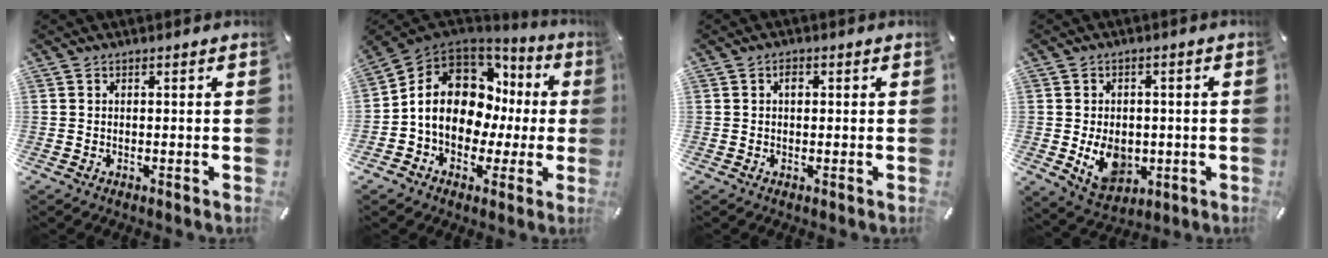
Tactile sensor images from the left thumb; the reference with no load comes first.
{"total": 14.5, "force": [1.8, 11.4, 8.8], "torque": [-0.159, -0.013, 0.036]}
{"total": 1.3, "force": [0.3, 0.9, 0.9], "torque": [-0.011, 0.002, 0.002]}
{"total": 10.3, "force": [-2.0, 7.9, 6.2], "torque": [-0.094, 0.007, -0.031]}